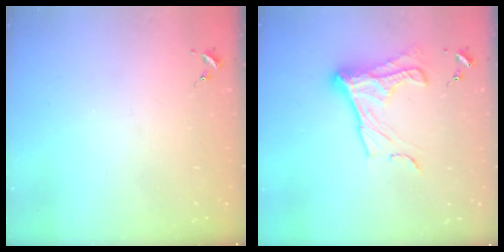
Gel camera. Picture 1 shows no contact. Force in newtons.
{"total": 13.8, "press": 13.8, "slide": 0.6}